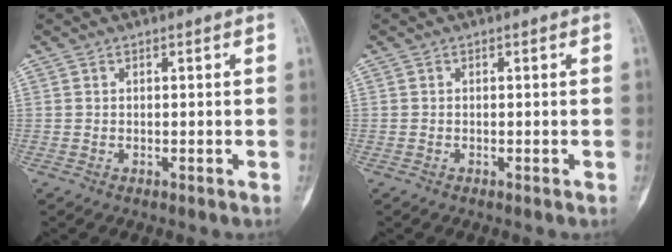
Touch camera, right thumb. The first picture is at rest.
{"total": 0.0}